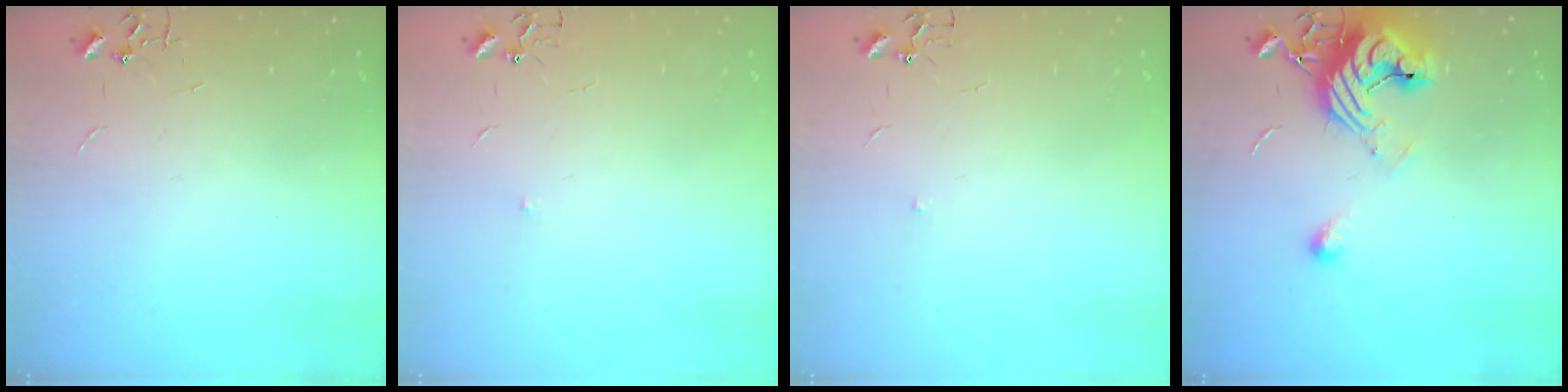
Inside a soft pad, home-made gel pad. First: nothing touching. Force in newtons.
{"total": 3.5, "press": 3.2, "slide": 1.3}
{"total": 3.5, "press": 3.2, "slide": 1.3}
{"total": 12.9, "press": 12.8, "slide": 1.2}